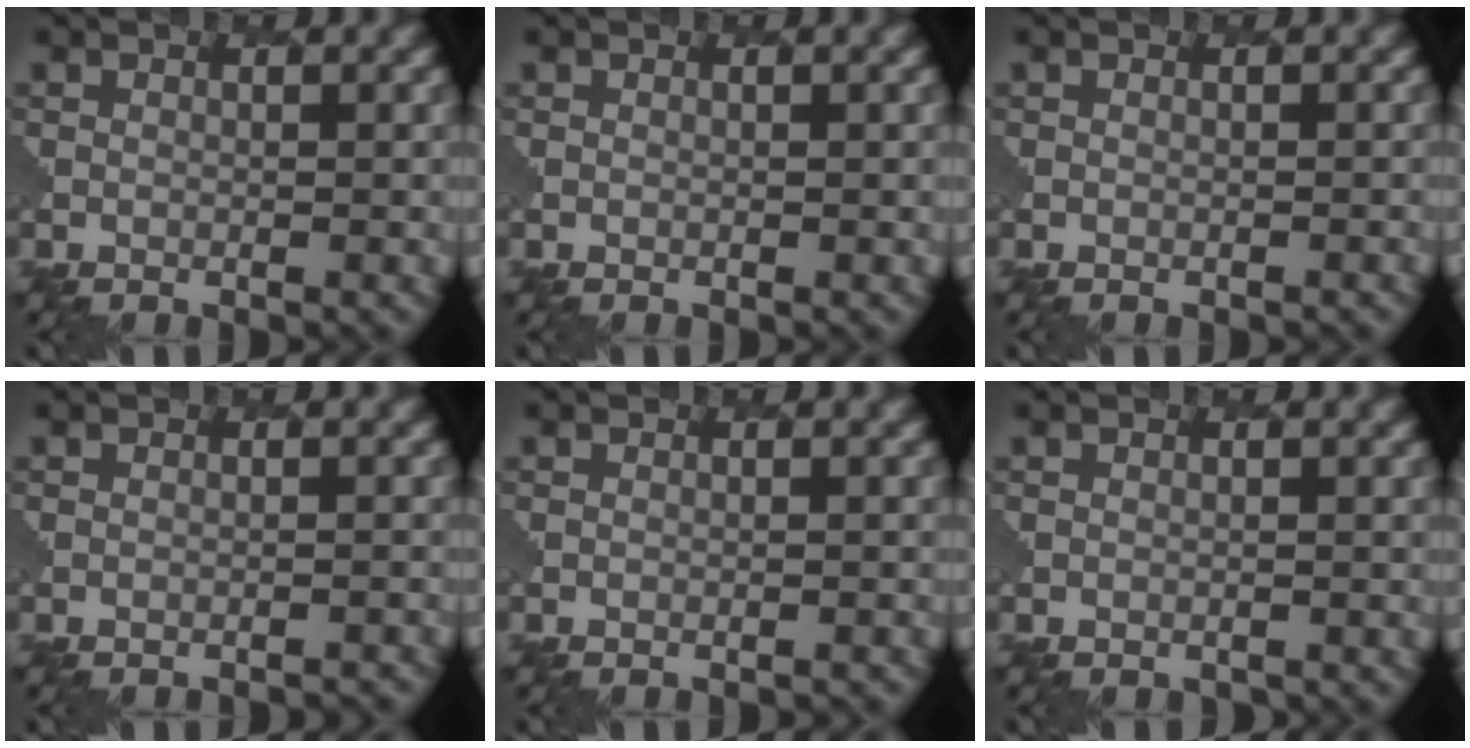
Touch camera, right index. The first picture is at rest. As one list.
[{"total": 0.0}, {"total": 0.7, "force": [-0.7, 0.1, 0.1], "torque": [0.006, -0.001, -0.007]}, {"total": 1.9, "force": [-1.8, 0.4, 0.4], "torque": [0.007, 0.010, -0.024]}, {"total": 1.1, "force": [-1.0, 0.2, 0.2], "torque": [0.011, 0.004, -0.013]}, {"total": 0.9, "force": [-0.8, 0.5, 0.0], "torque": [0.001, -0.004, -0.007]}]